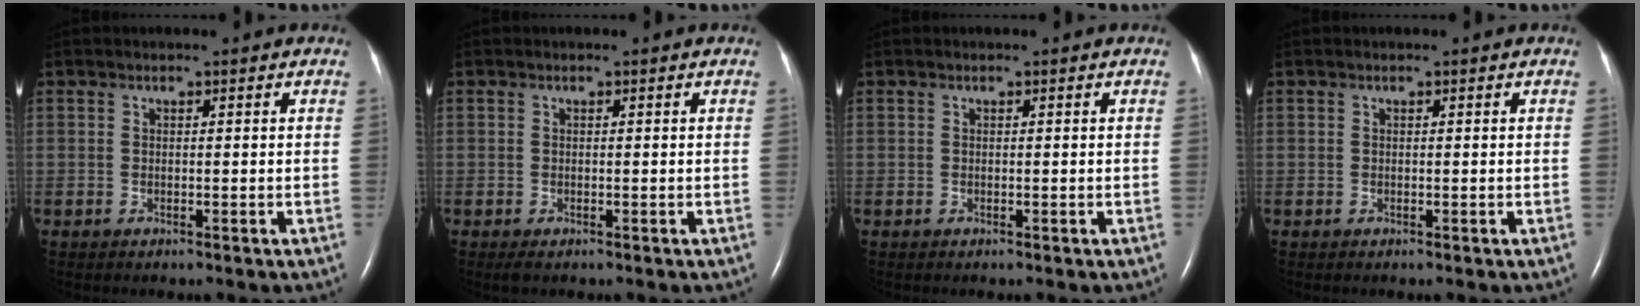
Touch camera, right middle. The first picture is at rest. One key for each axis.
{"total": 0.8, "fx": -0.5, "fy": 0.3, "fz": 0.6, "tx": -0.012, "ty": -0.003, "tz": -0.004}
{"total": 0.0}
{"total": 0.0}